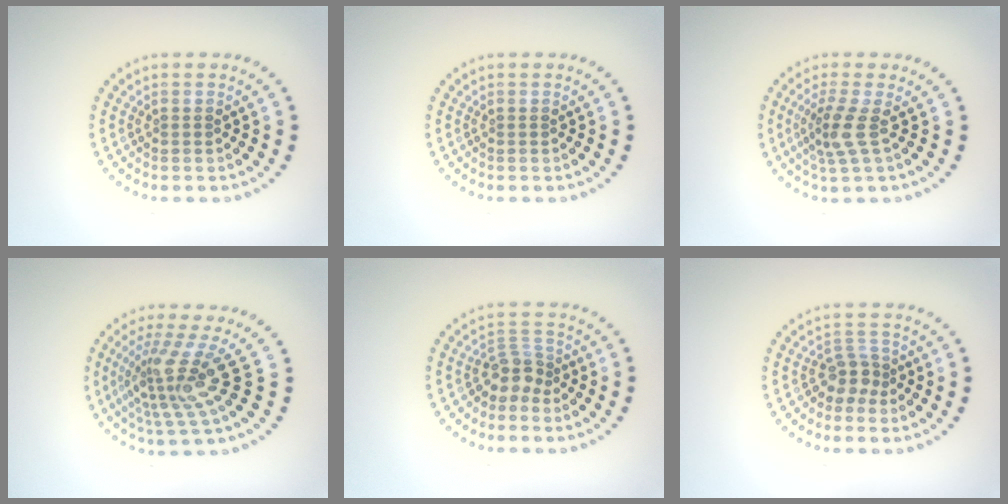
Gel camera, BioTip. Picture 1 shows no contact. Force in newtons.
{"total": 0.0}
{"total": 2.6, "press": 2.1, "slide": 1.7}
{"total": 4.7, "press": 3.0, "slide": 3.6}
{"total": 2.5, "press": 1.9, "slide": 1.6}
{"total": 2.2, "press": 1.7, "slide": 1.4}